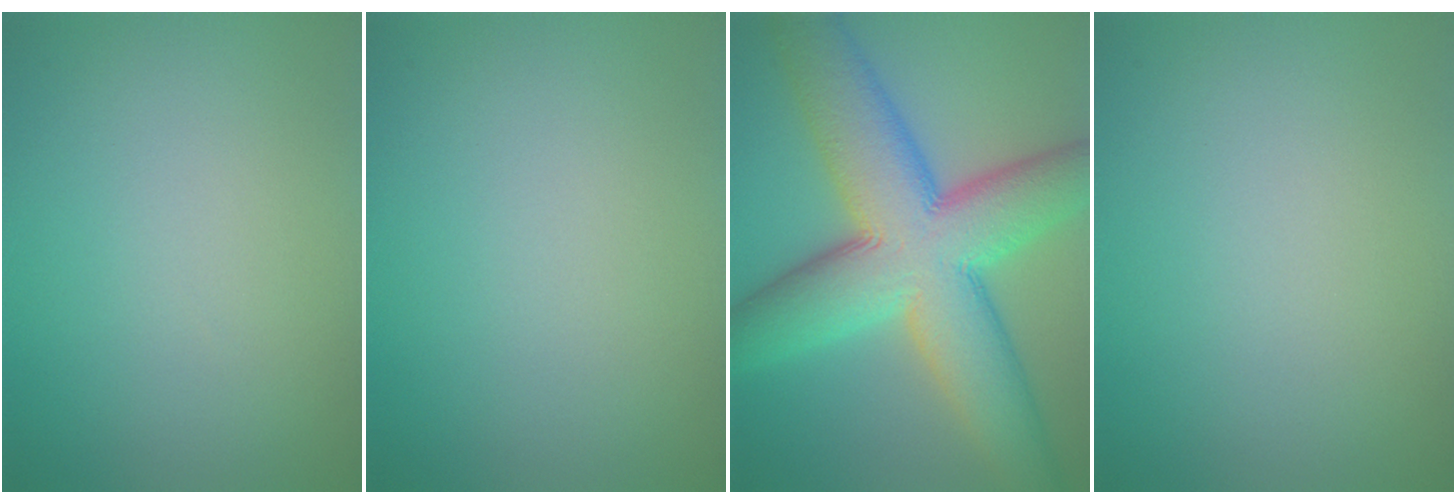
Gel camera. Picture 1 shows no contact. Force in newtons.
{"total": 0.0}
{"total": 13.6, "press": 13.6, "slide": 0.1}
{"total": 0.0}